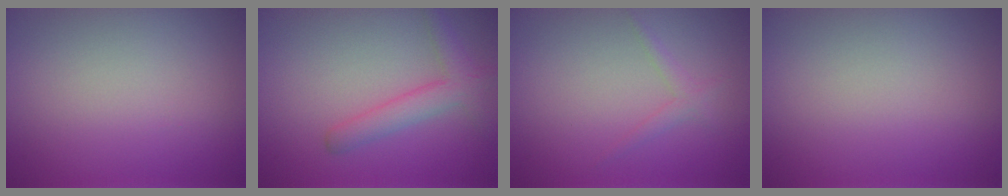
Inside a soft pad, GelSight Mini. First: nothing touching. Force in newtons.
{"total": 3.0, "press": 3.0, "slide": 0.2}
{"total": 1.1, "press": 1.1, "slide": 0.0}
{"total": 0.0}